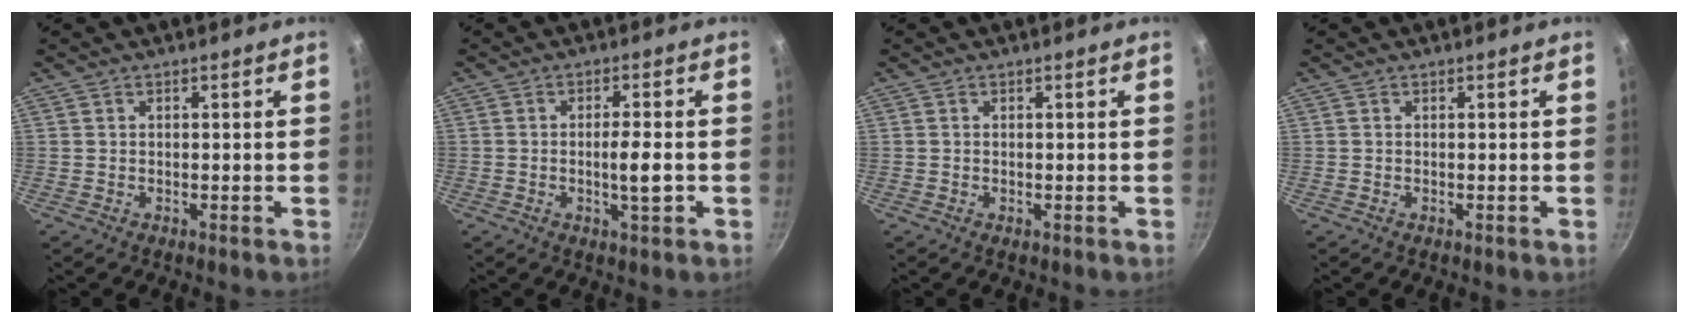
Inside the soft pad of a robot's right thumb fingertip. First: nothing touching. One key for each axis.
{"total": 4.7, "fx": -1.0, "fy": 1.0, "fz": 4.5, "tx": -0.073, "ty": 0.006, "tz": -0.018}
{"total": 0.5, "fx": -0.1, "fy": 0.3, "fz": 0.4, "tx": -0.006, "ty": 0.000, "tz": -0.002}
{"total": 0.0}